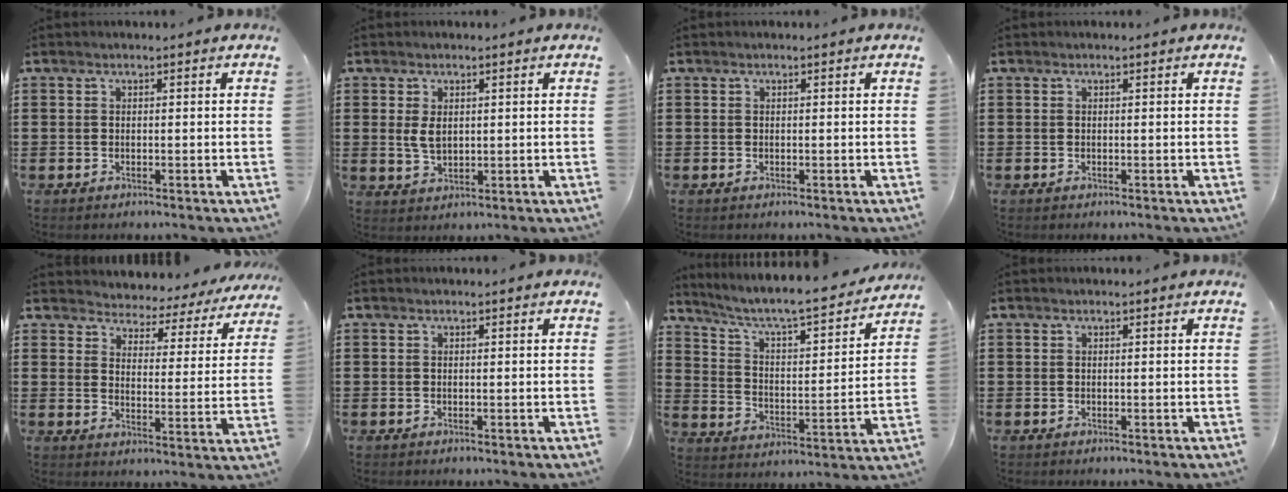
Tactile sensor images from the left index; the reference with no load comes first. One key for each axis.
{"total": 3.3, "fx": 0.8, "fy": 1.9, "fz": 2.5, "tx": -0.061, "ty": 0.002, "tz": 0.011}
{"total": 0.0}
{"total": 0.0}
{"total": 3.2, "fx": 3.1, "fy": 0.5, "fz": -0.3, "tx": -0.019, "ty": -0.029, "tz": 0.047}
{"total": 0.0}
{"total": 6.5, "fx": 5.6, "fy": 0.3, "fz": 3.4, "tx": -0.089, "ty": -0.045, "tz": 0.085}
{"total": 0.0}